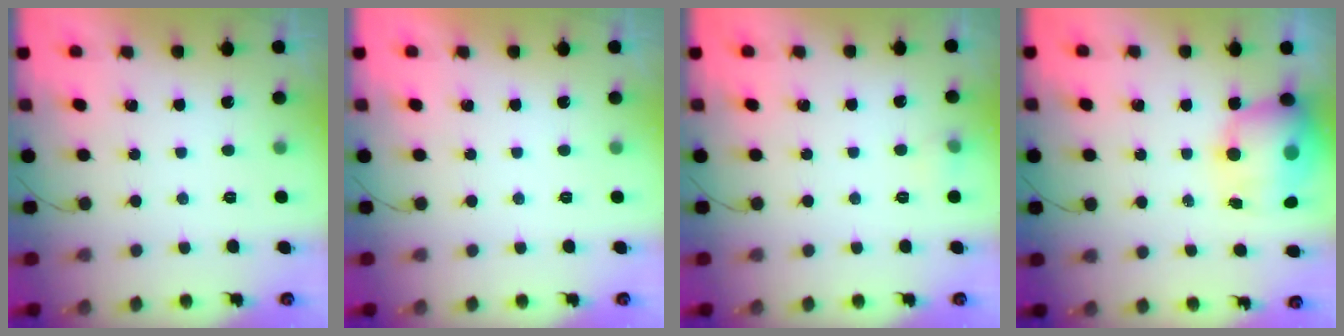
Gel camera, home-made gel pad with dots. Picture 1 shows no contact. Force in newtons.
{"total": 0.0}
{"total": 5.4, "press": 5.1, "slide": 1.6}
{"total": 13.5, "press": 13.1, "slide": 3.4}